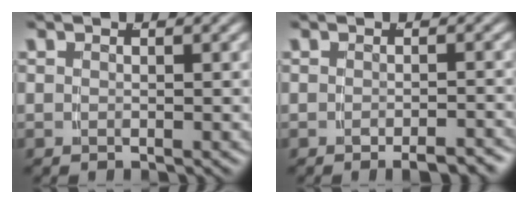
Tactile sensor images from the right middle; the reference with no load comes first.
{"total": 2.4, "force": [-2.2, -0.1, 1.0], "torque": [-0.013, 0.003, -0.033]}